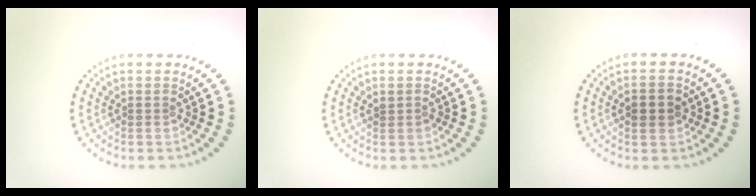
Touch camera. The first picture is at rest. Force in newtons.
{"total": 0.7, "press": 0.7, "slide": 0.2}
{"total": 2.3, "press": 2.3, "slide": 0.2}